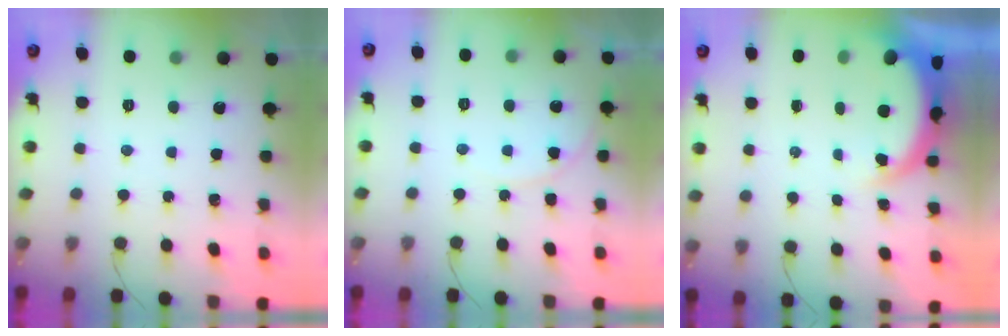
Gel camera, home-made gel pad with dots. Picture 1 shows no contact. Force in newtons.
{"total": 6.3, "press": 6.2, "slide": 0.7}
{"total": 4.5, "press": 4.5, "slide": 0.7}